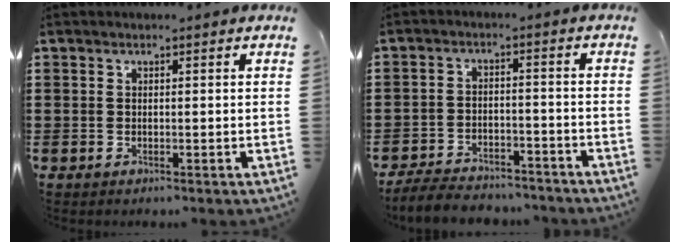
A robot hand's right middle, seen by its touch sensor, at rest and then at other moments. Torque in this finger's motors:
{"motor_torque": [0.55, -0.07, 0.25, 0.08]}